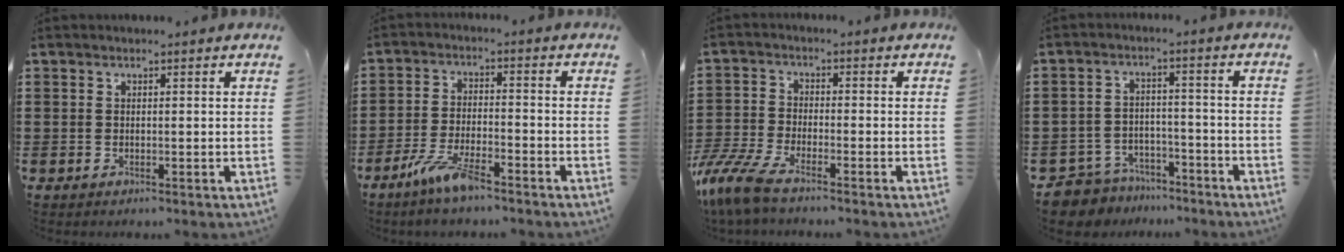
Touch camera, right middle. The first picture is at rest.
{"total": 6.3, "force": [-4.5, 1.2, 4.2], "torque": [-0.092, -0.006, -0.086]}
{"total": 8.2, "force": [-7.3, 2.7, 2.7], "torque": [-0.081, 0.011, -0.149]}
{"total": 6.2, "force": [-6.0, 1.4, 0.1], "torque": [-0.025, 0.009, -0.128]}